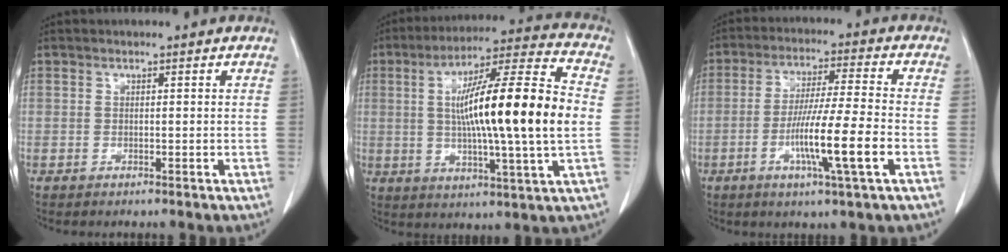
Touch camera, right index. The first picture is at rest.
{"total": 20.4, "force": [0.6, 0.7, 20.3], "torque": [-0.335, 0.010, 0.000]}
{"total": 11.4, "force": [-3.5, -0.5, 10.8], "torque": [-0.197, -0.011, -0.065]}